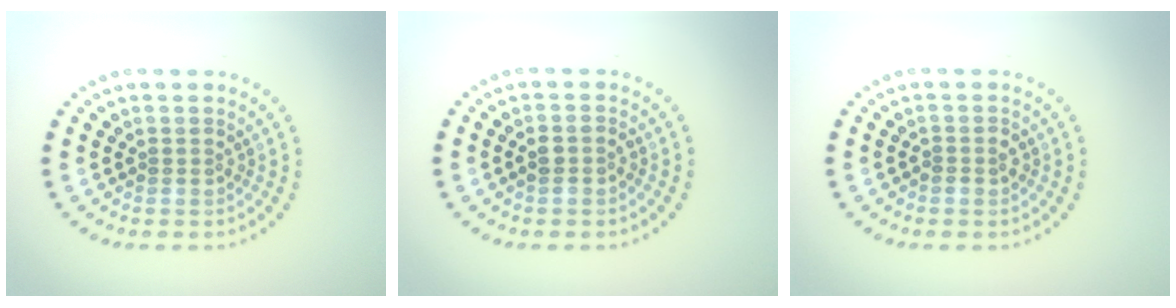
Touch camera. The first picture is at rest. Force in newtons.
{"total": 1.5, "press": 1.4, "slide": 0.4}
{"total": 1.1, "press": 1.1, "slide": 0.4}